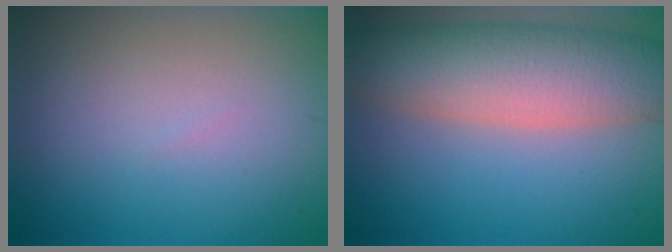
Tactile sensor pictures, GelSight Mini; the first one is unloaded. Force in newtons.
{"total": 8.9, "press": 8.8, "slide": 0.6}